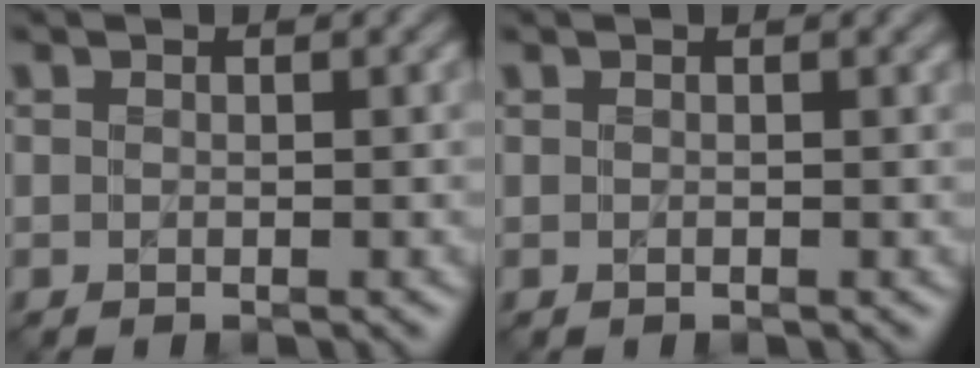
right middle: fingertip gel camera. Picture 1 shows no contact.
{"total": 0.9, "force": [0.3, 0.3, 0.8], "torque": [-0.010, 0.004, 0.001]}